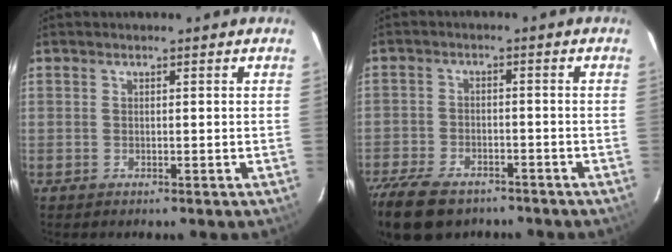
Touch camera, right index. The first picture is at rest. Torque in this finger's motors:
{"motor_torque": [1.20, -0.94, 0.29, 0.12]}